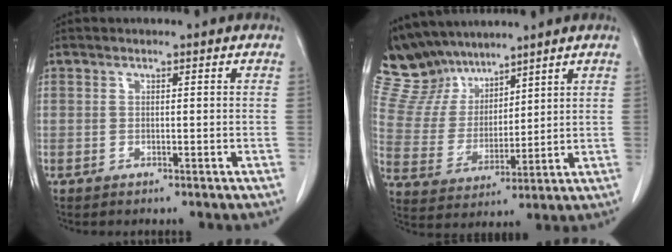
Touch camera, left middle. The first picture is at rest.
{"total": 11.1, "force": [10.0, 4.2, 2.1], "torque": [-0.059, 0.019, 0.207]}